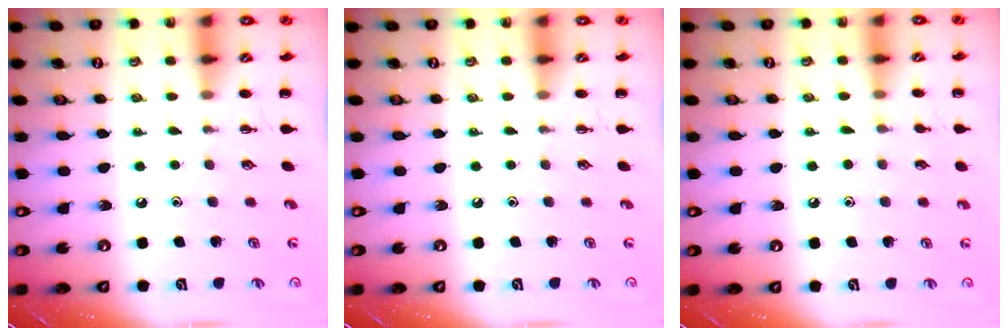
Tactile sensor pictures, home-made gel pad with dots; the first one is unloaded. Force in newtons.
{"total": 0.0}
{"total": 5.7, "press": 5.2, "slide": 2.2}